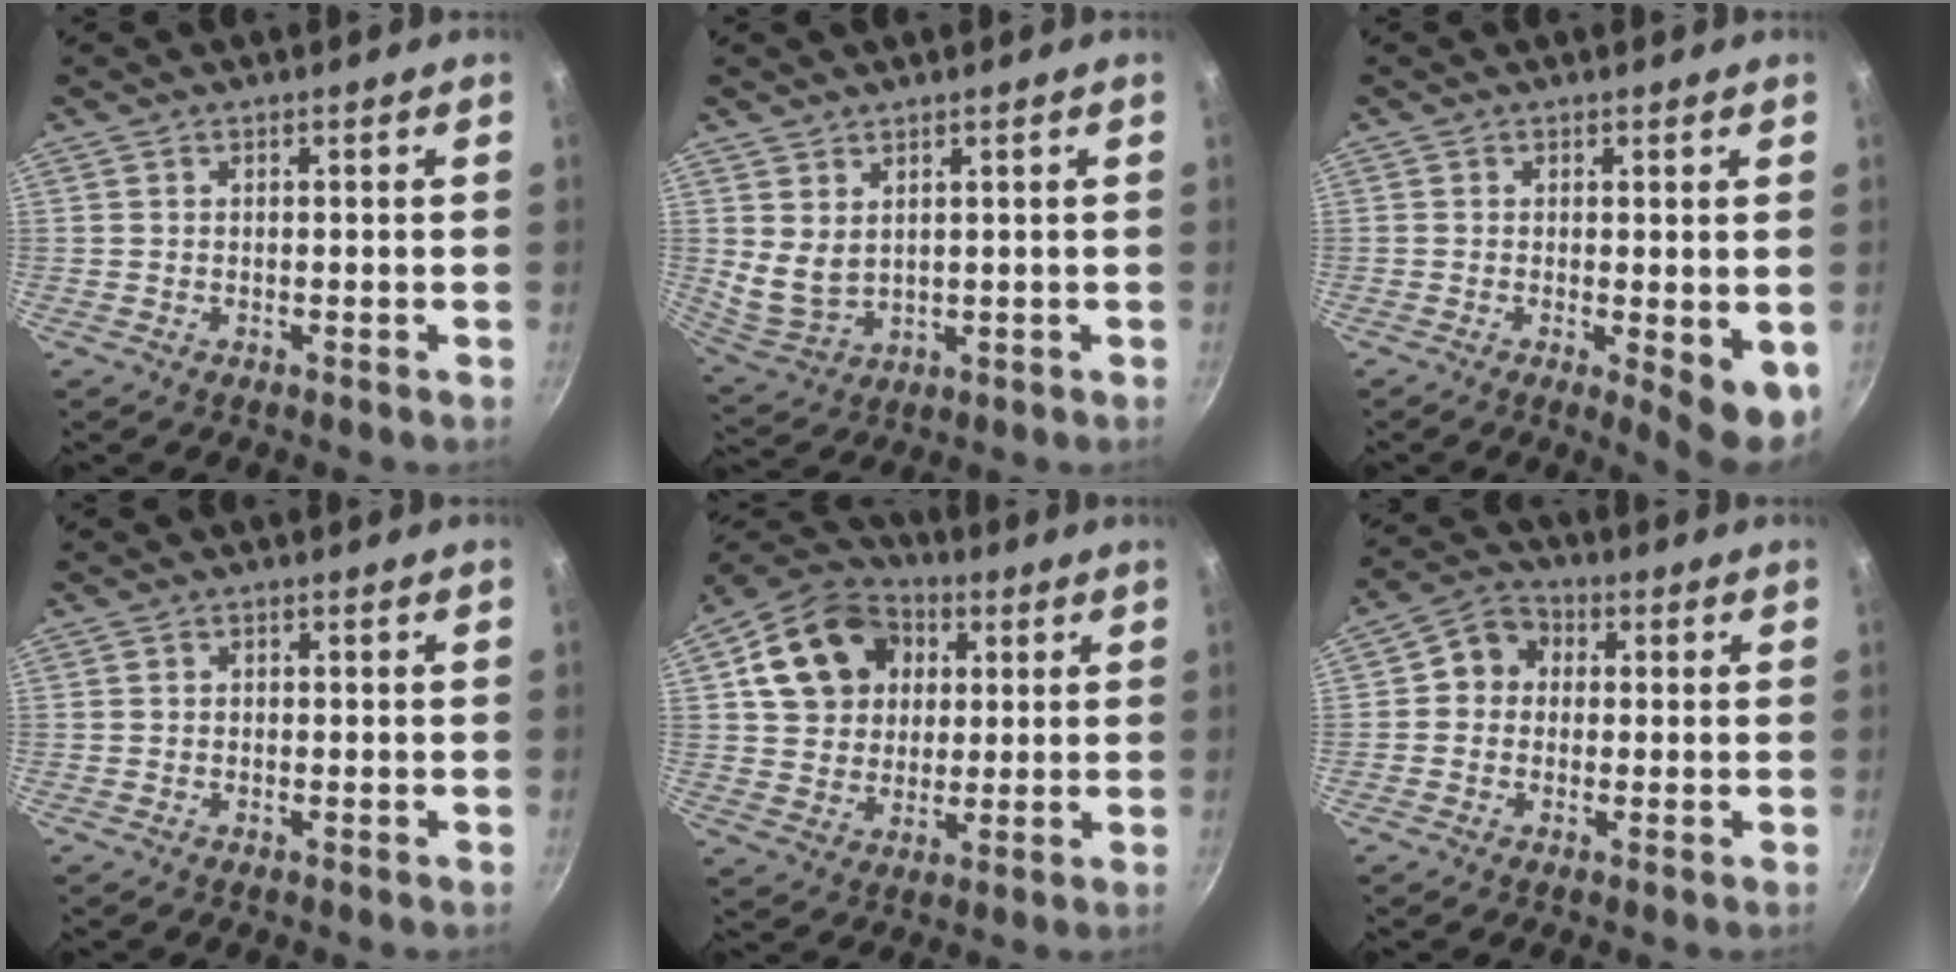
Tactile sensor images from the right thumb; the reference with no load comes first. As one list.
[{"total": 5.8, "force": [2.3, 3.8, 3.6], "torque": [-0.061, -0.028, 0.060]}, {"total": 6.5, "force": [-0.9, 2.0, 6.1], "torque": [-0.071, -0.010, -0.008]}, {"total": 0.7, "force": [-0.2, 0.6, 0.2], "torque": [-0.003, 0.003, -0.006]}, {"total": 16.9, "force": [4.9, 13.6, 8.8], "torque": [-0.137, 0.015, 0.081]}, {"total": 6.5, "force": [0.4, 5.8, 2.9], "torque": [-0.017, 0.015, -0.012]}]